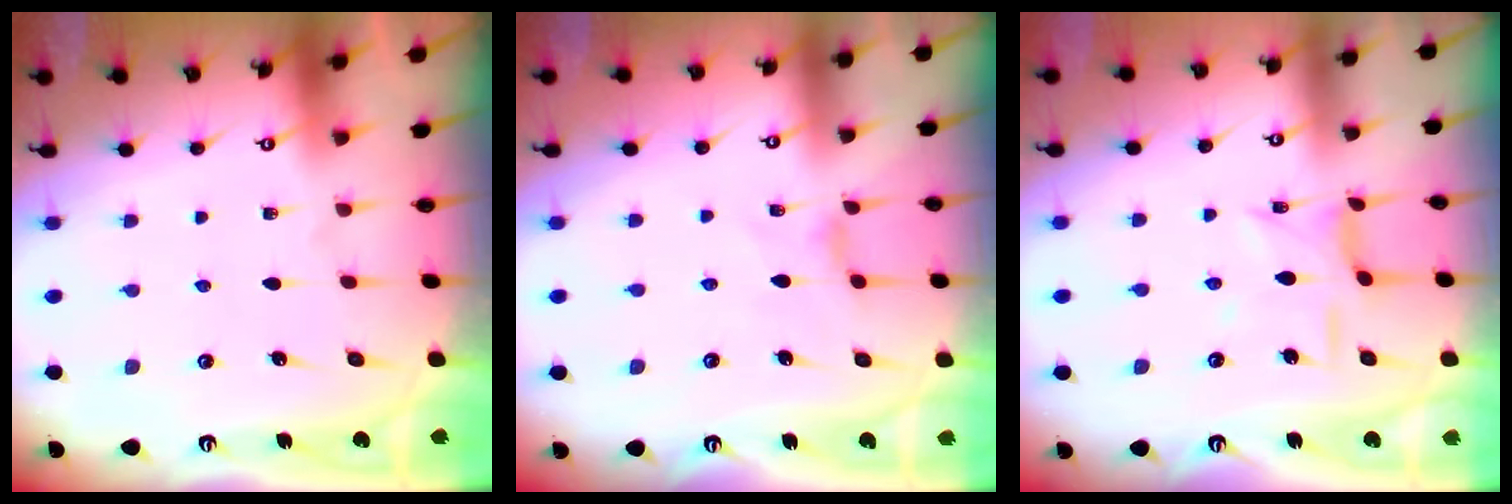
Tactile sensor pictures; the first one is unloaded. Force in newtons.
{"total": 1.1, "press": 1.0, "slide": 0.3}
{"total": 6.2, "press": 6.2, "slide": 0.3}